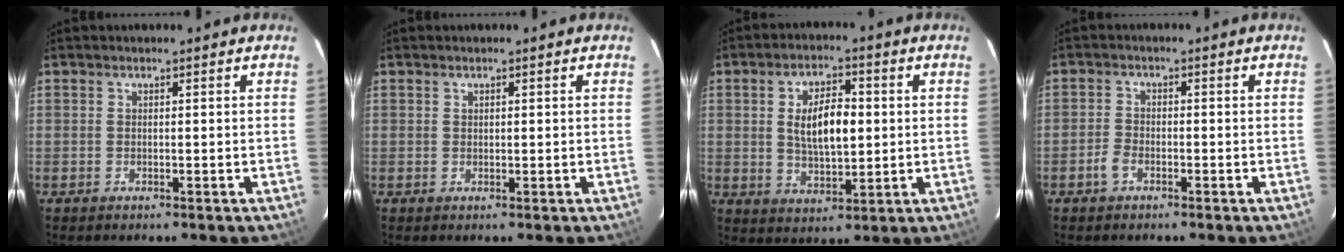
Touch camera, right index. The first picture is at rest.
{"total": 0.5, "force": [0.3, 0.3, 0.2], "torque": [-0.005, 0.003, 0.006]}
{"total": 9.4, "force": [1.0, 4.5, 8.2], "torque": [-0.150, 0.009, 0.025]}
{"total": 2.6, "force": [-1.6, 1.5, 1.4], "torque": [-0.036, 0.005, -0.033]}